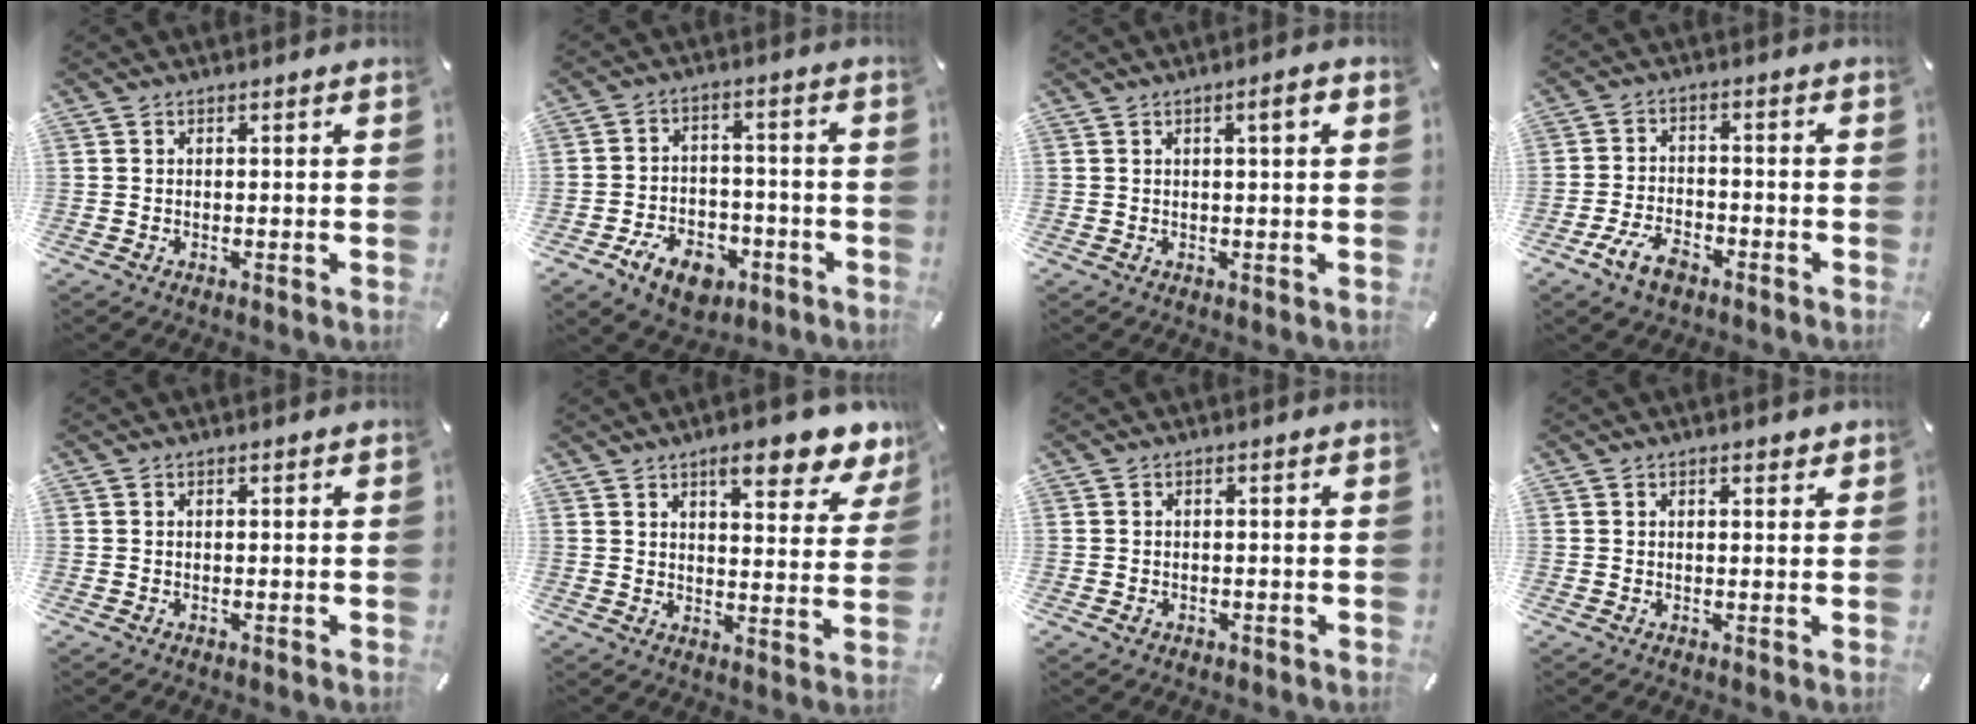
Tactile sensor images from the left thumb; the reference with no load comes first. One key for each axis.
{"total": 9.7, "fx": -5.5, "fy": 6.4, "fz": 4.9, "tx": -0.090, "ty": 0.035, "tz": -0.098}
{"total": 3.7, "fx": 1.4, "fy": 0.5, "fz": 3.4, "tx": -0.052, "ty": -0.002, "tz": 0.017}
{"total": 7.5, "fx": -4.4, "fy": 4.1, "fz": 4.4, "tx": -0.098, "ty": 0.018, "tz": -0.082}
{"total": 0.0}
{"total": 11.5, "fx": 8.1, "fy": 4.0, "fz": 7.0, "tx": -0.086, "ty": -0.048, "tz": 0.134}
{"total": 1.0, "fx": -0.5, "fy": 0.8, "fz": 0.4, "tx": -0.007, "ty": 0.003, "tz": -0.012}
{"total": 1.4, "fx": 0.9, "fy": 0.5, "fz": 1.0, "tx": -0.013, "ty": -0.001, "tz": 0.015}